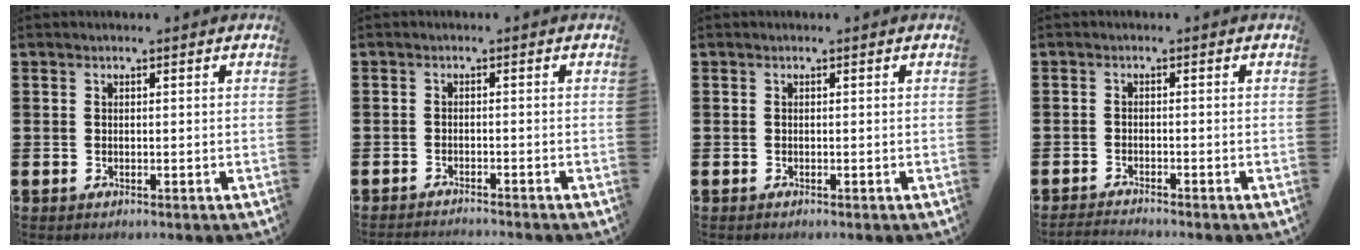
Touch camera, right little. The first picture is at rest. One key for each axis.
{"total": 1.3, "fx": -1.3, "fy": -0.2, "fz": 0.1, "tx": -0.002, "ty": 0.001, "tz": -0.026}
{"total": 0.0}
{"total": 1.3, "fx": -1.3, "fy": -0.1, "fz": 0.2, "tx": -0.005, "ty": 0.001, "tz": -0.025}